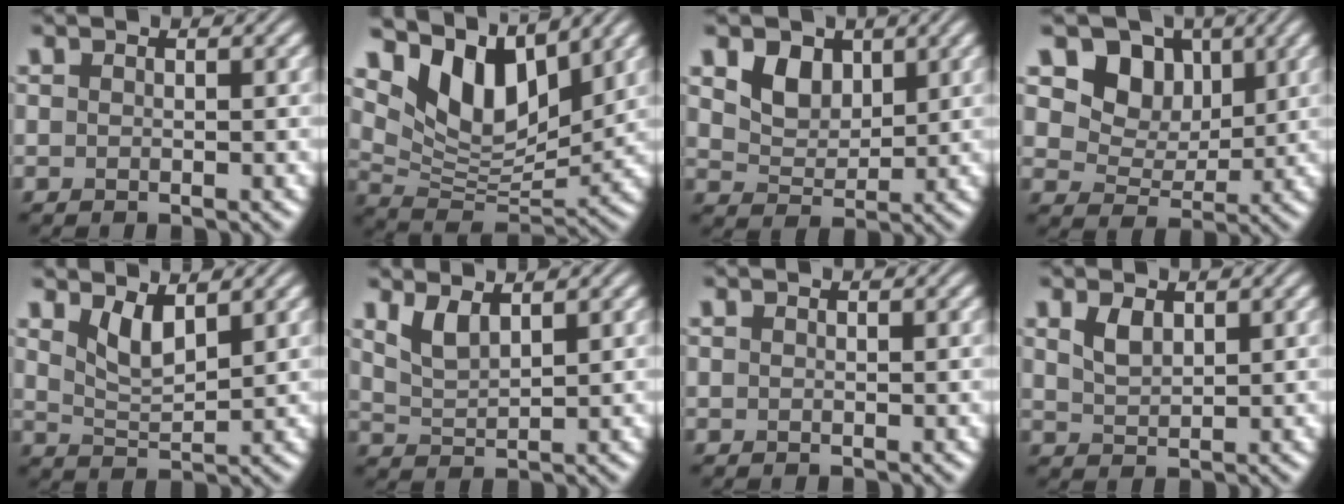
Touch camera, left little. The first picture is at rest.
{"total": 8.7, "force": [5.3, 4.2, 5.5], "torque": [-0.102, -0.005, 0.095]}
{"total": 3.7, "force": [1.8, 2.6, 1.8], "torque": [-0.046, -0.014, 0.033]}
{"total": 7.1, "force": [3.5, 5.4, 3.1], "torque": [-0.076, -0.015, 0.076]}
{"total": 2.9, "force": [1.8, 1.0, 2.1], "torque": [-0.045, -0.012, 0.040]}
{"total": 2.5, "force": [1.7, 0.9, 1.6], "torque": [-0.039, -0.008, 0.039]}
{"total": 0.0}
{"total": 2.0, "force": [1.1, 1.1, 1.3], "torque": [-0.031, 0.000, 0.027]}